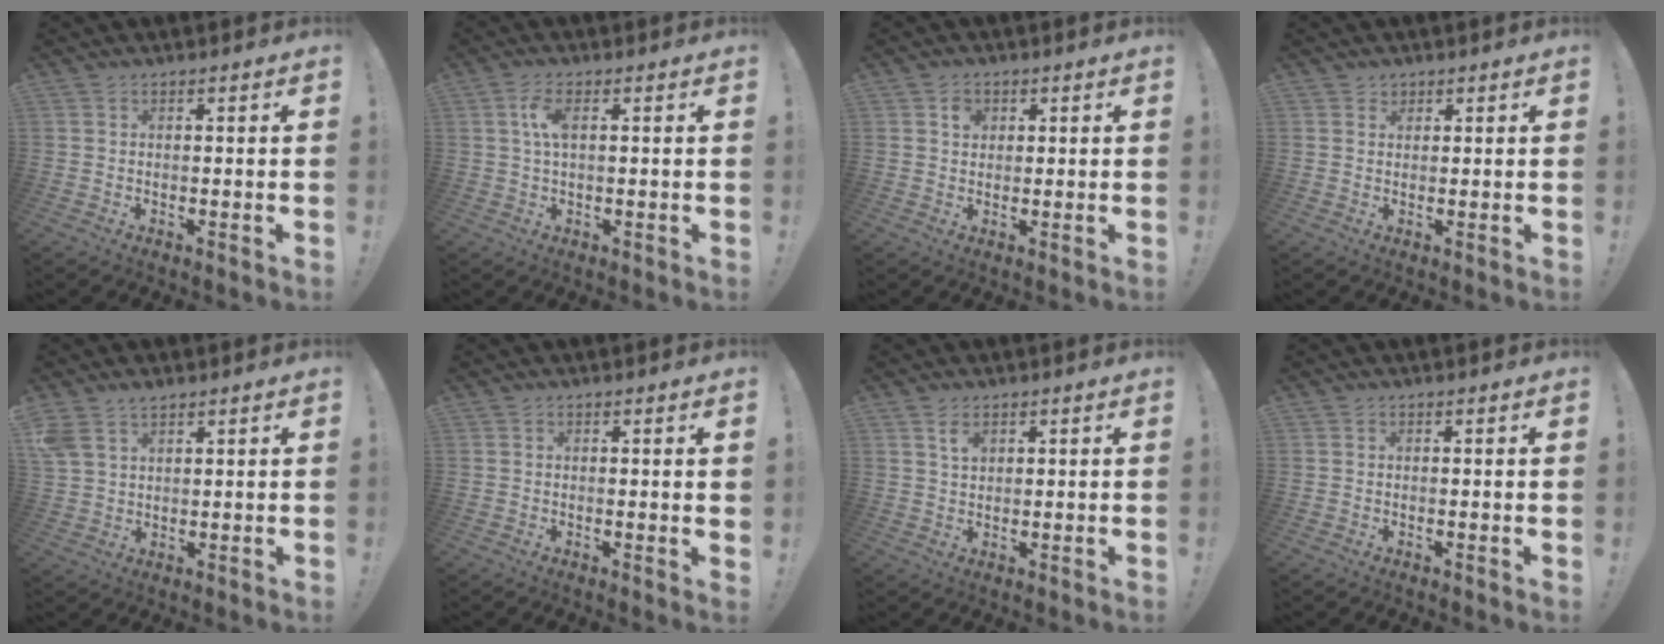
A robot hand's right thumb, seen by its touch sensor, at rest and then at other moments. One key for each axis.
{"total": 4.9, "fx": 1.0, "fy": 2.0, "fz": 4.4, "tx": -0.085, "ty": 0.001, "tz": 0.015}
{"total": 3.1, "fx": 1.1, "fy": 2.6, "fz": 1.1, "tx": 0.005, "ty": -0.005, "tz": 0.013}
{"total": 1.9, "fx": 1.3, "fy": 1.4, "fz": 0.2, "tx": 0.008, "ty": -0.005, "tz": 0.021}
{"total": 5.8, "fx": 4.3, "fy": 3.0, "fz": 2.3, "tx": -0.039, "ty": -0.018, "tz": 0.084}
{"total": 1.6, "fx": 0.5, "fy": -0.3, "fz": 1.4, "tx": -0.012, "ty": -0.008, "tz": 0.005}
{"total": 3.6, "fx": 2.0, "fy": 2.0, "fz": 2.1, "tx": -0.023, "ty": -0.011, "tz": 0.033}
{"total": 0.7, "fx": 0.0, "fy": -0.4, "fz": 0.6, "tx": -0.005, "ty": -0.004, "tz": -0.002}